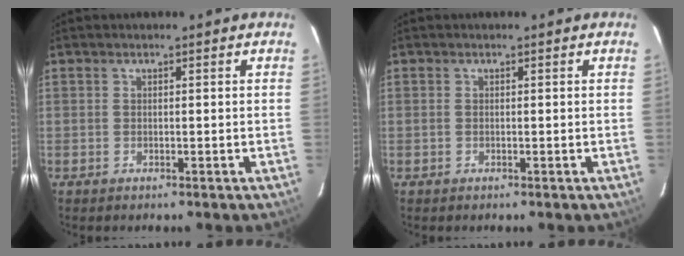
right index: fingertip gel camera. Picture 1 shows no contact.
{"total": 0.0}